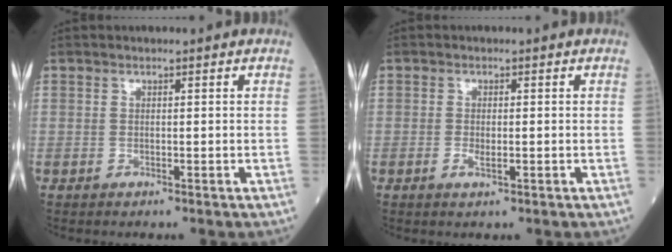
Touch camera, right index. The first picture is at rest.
{"total": 2.3, "force": [-0.6, 0.9, 2.0], "torque": [-0.042, -0.003, -0.007]}